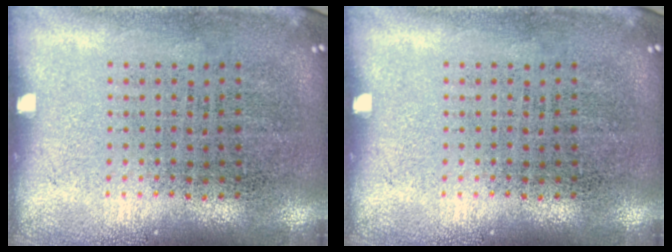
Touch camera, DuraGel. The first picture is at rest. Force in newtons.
{"total": 0.0}